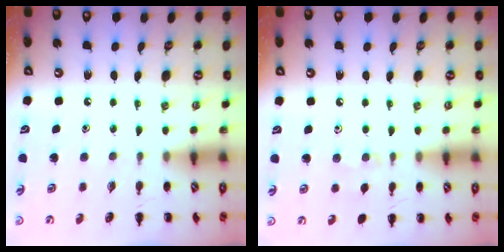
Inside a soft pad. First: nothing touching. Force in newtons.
{"total": 3.7, "press": 3.4, "slide": 1.4}